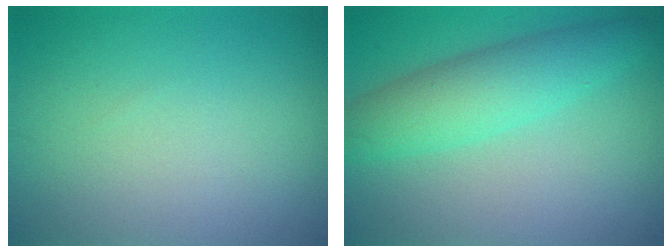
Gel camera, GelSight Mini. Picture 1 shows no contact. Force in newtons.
{"total": 4.8, "press": 4.8, "slide": 0.1}